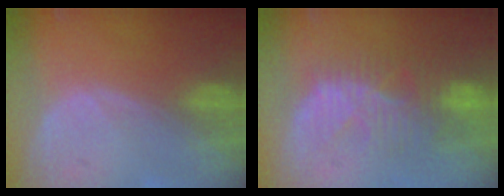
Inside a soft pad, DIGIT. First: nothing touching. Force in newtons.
{"total": 10.3, "press": 8.9, "slide": 5.2}